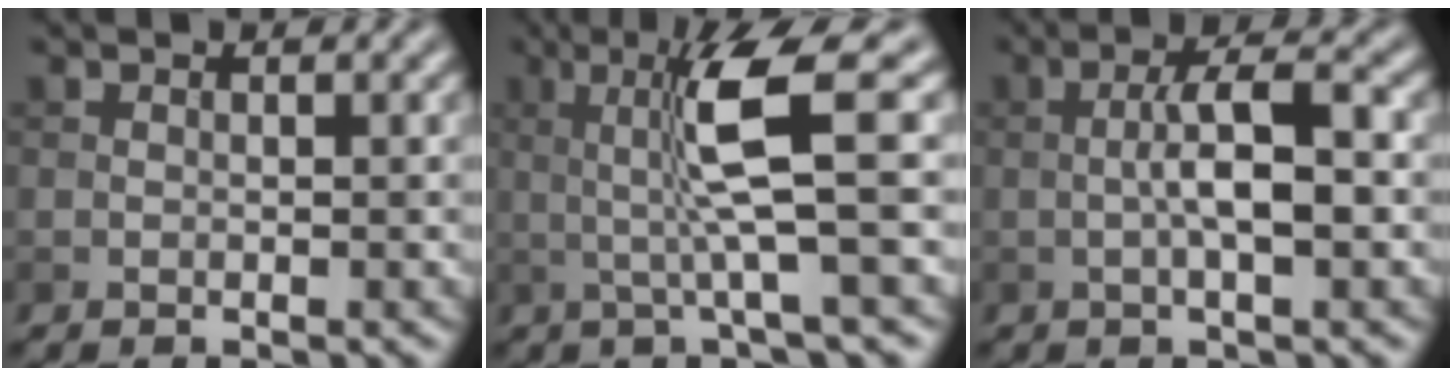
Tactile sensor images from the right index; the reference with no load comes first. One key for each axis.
{"total": 6.2, "fx": 0.8, "fy": 0.5, "fz": 6.2, "tx": -0.122, "ty": 0.003, "tz": 0.017}
{"total": 4.8, "fx": -0.4, "fy": 1.2, "fz": 4.6, "tx": -0.088, "ty": 0.009, "tz": -0.010}